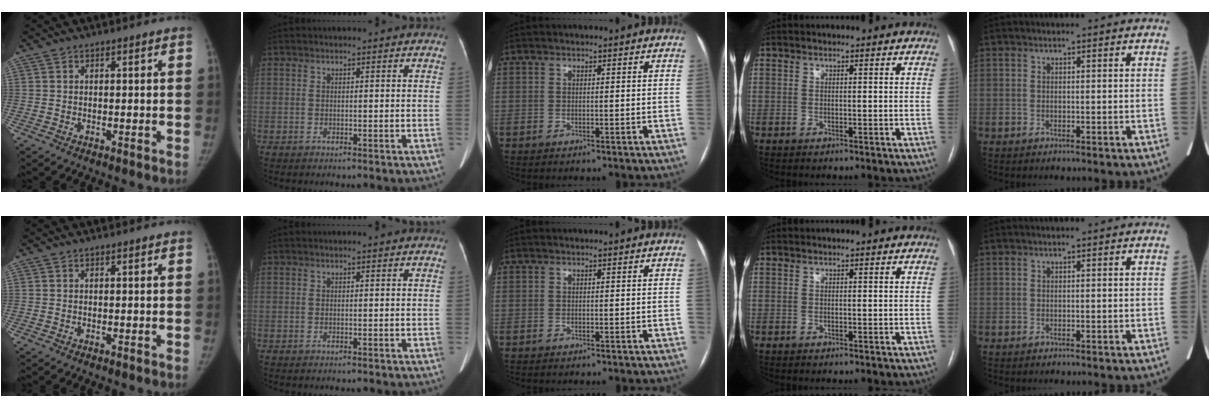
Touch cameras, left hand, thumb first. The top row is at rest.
{}